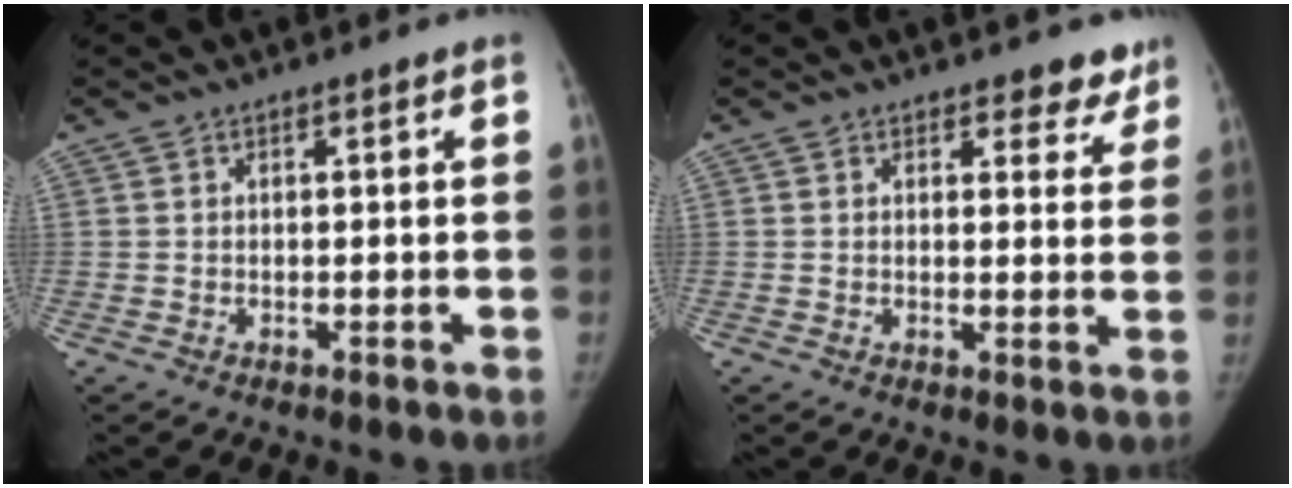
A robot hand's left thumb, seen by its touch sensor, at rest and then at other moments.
{"total": 5.0, "force": [4.2, 2.5, 1.3], "torque": [0.022, -0.024, 0.040]}